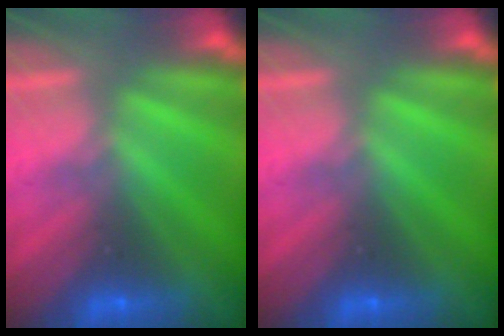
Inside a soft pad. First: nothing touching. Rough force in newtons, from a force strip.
{"total": 0.0}